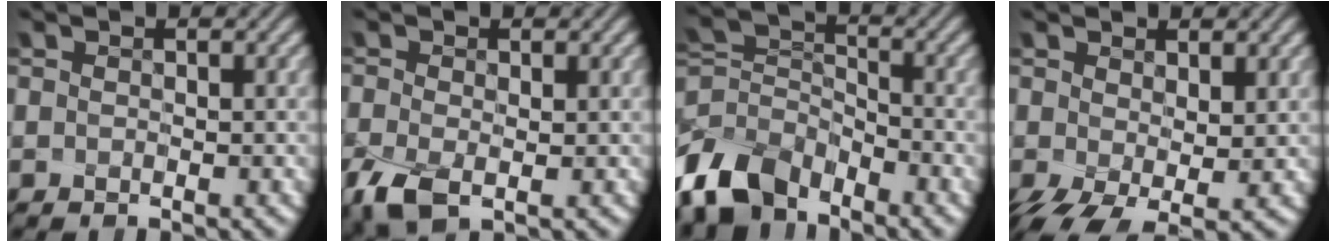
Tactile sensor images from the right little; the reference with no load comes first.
{"total": 4.4, "force": [-2.0, 2.1, 3.3], "torque": [-0.083, -0.012, -0.039]}
{"total": 7.0, "force": [-5.1, 3.7, 3.0], "torque": [-0.065, -0.005, -0.109]}
{"total": 8.1, "force": [-2.0, 4.8, 6.3], "torque": [-0.130, -0.026, -0.017]}